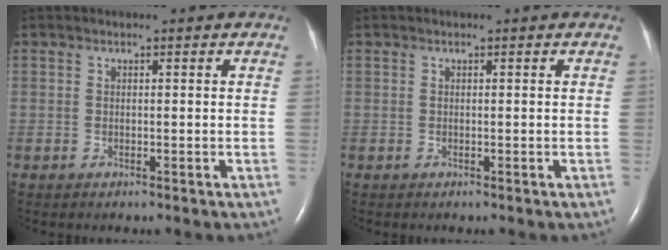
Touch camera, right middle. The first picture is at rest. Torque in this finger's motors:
{"motor_torque": [-0.11, 0.11, 0.00, 0.00]}